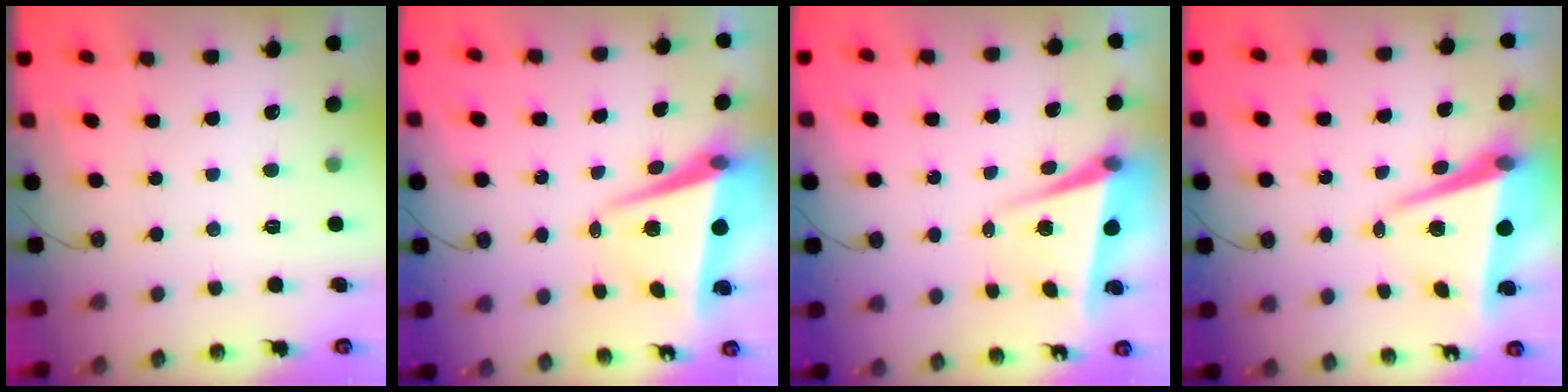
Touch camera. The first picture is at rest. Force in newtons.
{"total": 8.3, "press": 8.1, "slide": 2.0}
{"total": 5.4, "press": 5.2, "slide": 1.3}
{"total": 9.0, "press": 8.9, "slide": 1.6}